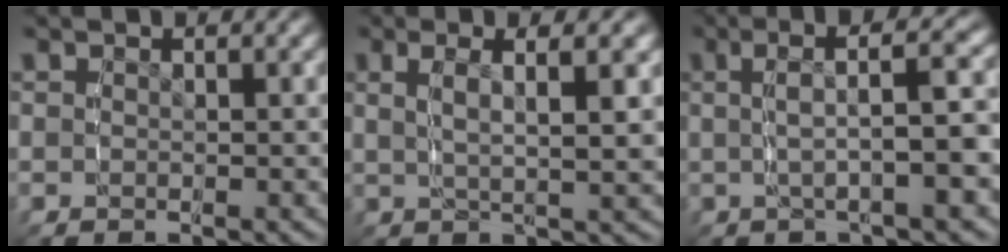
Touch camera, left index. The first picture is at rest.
{"total": 4.6, "force": [1.8, 1.0, 4.1], "torque": [-0.065, 0.006, 0.031]}
{"total": 4.9, "force": [0.7, 0.9, 4.8], "torque": [-0.069, 0.016, 0.008]}